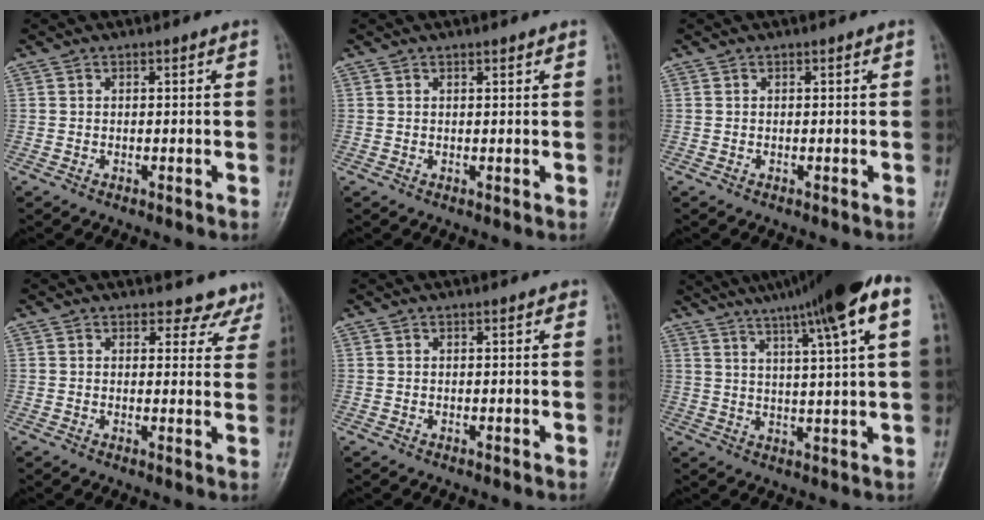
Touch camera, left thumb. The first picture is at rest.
{"total": 0.9, "force": [0.7, 0.2, 0.5], "torque": [-0.007, -0.003, 0.009]}
{"total": 0.0}
{"total": 6.1, "force": [5.4, 2.7, -0.2], "torque": [0.045, -0.030, 0.037]}
{"total": 0.7, "force": [0.5, 0.3, 0.5], "torque": [-0.006, -0.001, 0.003]}
{"total": 17.7, "force": [10.2, 0.8, 14.4], "torque": [-0.223, 0.006, 0.141]}